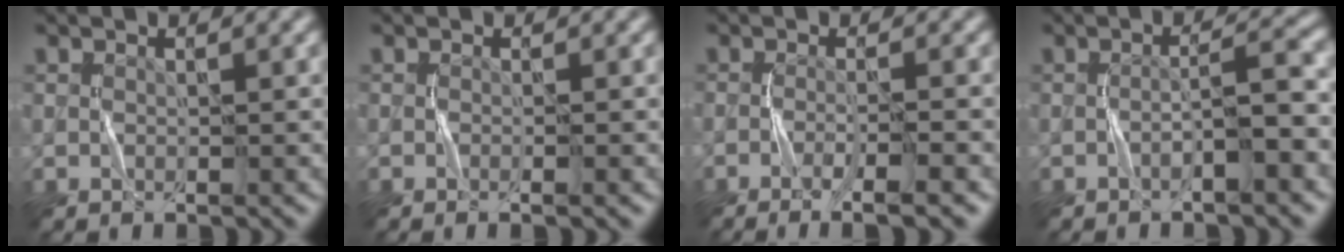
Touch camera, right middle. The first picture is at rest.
{"total": 1.1, "force": [-0.4, 0.2, 1.0], "torque": [-0.013, -0.003, -0.010]}
{"total": 4.3, "force": [-2.4, 0.7, 3.4], "torque": [-0.052, -0.001, -0.046]}
{"total": 3.4, "force": [-1.3, 0.3, 3.1], "torque": [-0.047, 0.016, -0.028]}